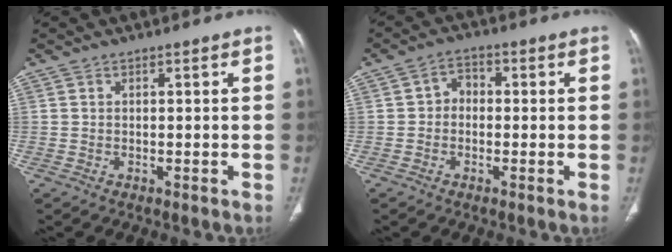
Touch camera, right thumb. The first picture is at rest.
{"total": 3.6, "force": [-0.3, 3.0, 2.1], "torque": [-0.015, 0.016, -0.018]}